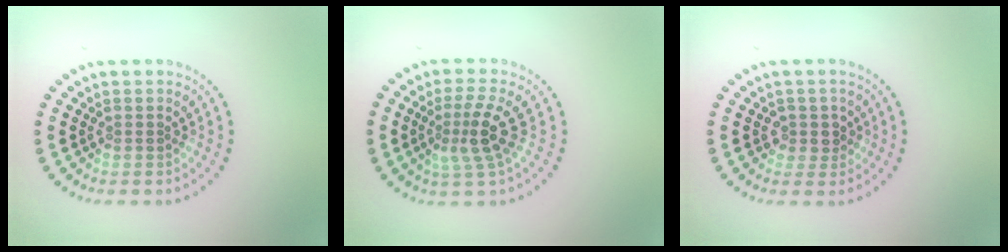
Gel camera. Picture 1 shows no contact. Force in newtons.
{"total": 3.4, "press": 2.8, "slide": 1.9}
{"total": 1.9, "press": 1.5, "slide": 1.2}